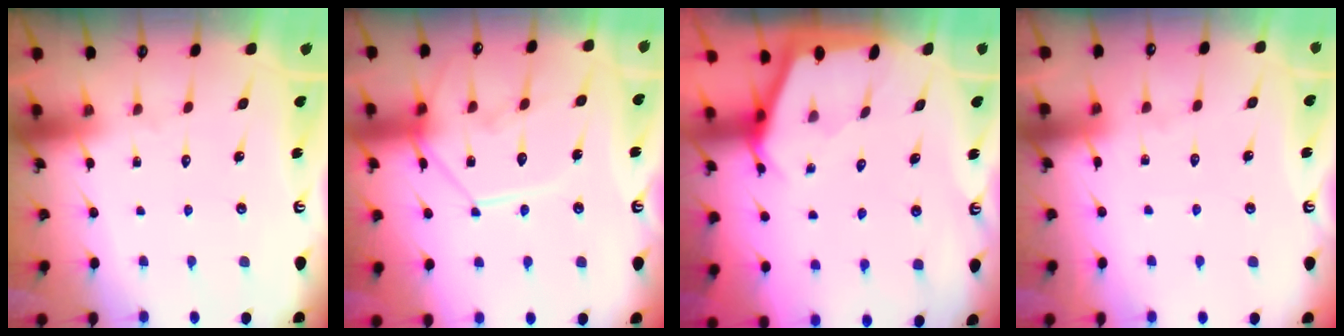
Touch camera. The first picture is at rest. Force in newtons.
{"total": 12.6, "press": 12.5, "slide": 1.4}
{"total": 2.0, "press": 2.0, "slide": 0.3}
{"total": 3.4, "press": 3.4, "slide": 0.5}